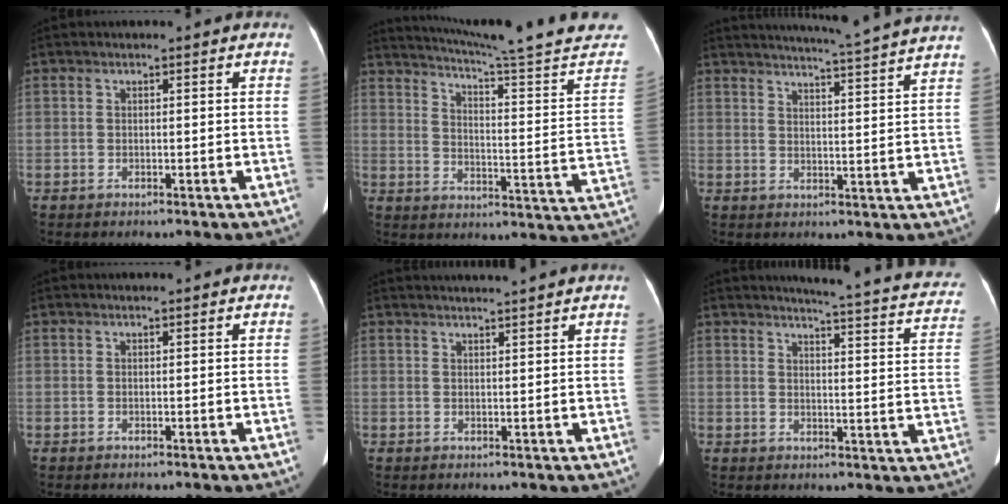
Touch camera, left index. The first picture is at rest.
{"total": 24.6, "force": [22.5, -2.0, 9.8], "torque": [-0.157, -0.099, 0.282]}
{"total": 14.5, "force": [13.4, -2.1, 5.2], "torque": [-0.093, -0.038, 0.161]}
{"total": 0.5, "force": [0.5, 0.0, 0.2], "torque": [-0.002, 0.004, 0.008]}
{"total": 5.0, "force": [4.6, -1.1, 1.6], "torque": [-0.019, 0.015, 0.058]}
{"total": 18.6, "force": [17.1, 1.6, 7.1], "torque": [-0.083, -0.067, 0.172]}